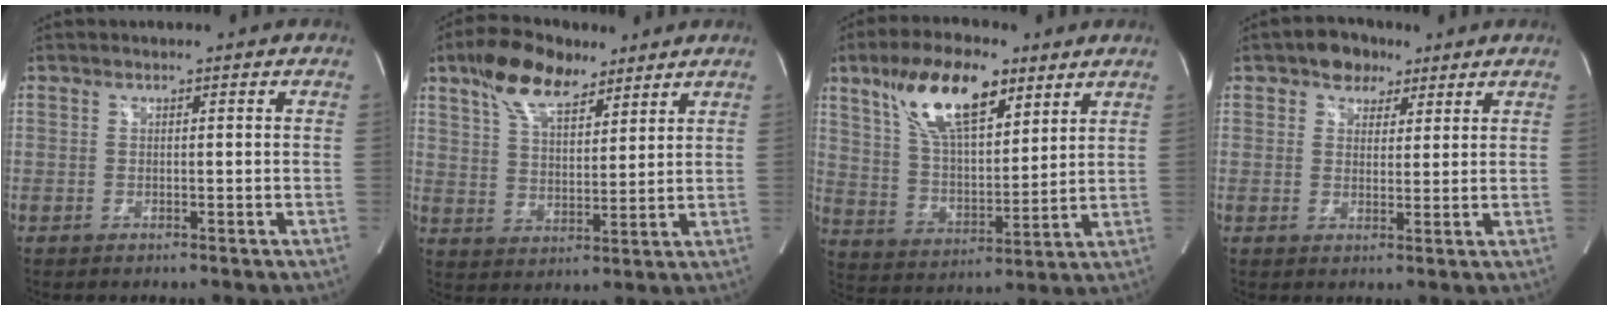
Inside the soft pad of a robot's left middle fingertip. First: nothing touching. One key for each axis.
{"total": 11.2, "fx": 7.6, "fy": 4.5, "fz": 6.8, "tx": -0.130, "ty": 0.017, "tz": 0.141}
{"total": 15.7, "fx": 9.1, "fy": 5.6, "fz": 11.4, "tx": -0.214, "ty": 0.017, "tz": 0.168}
{"total": 5.1, "fx": 3.1, "fy": 3.6, "fz": 1.9, "tx": -0.023, "ty": 0.013, "tz": 0.049}